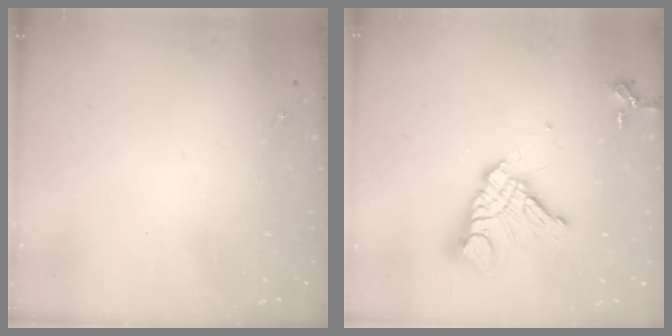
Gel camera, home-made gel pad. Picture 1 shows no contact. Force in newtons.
{"total": 15.7, "press": 15.6, "slide": 1.8}